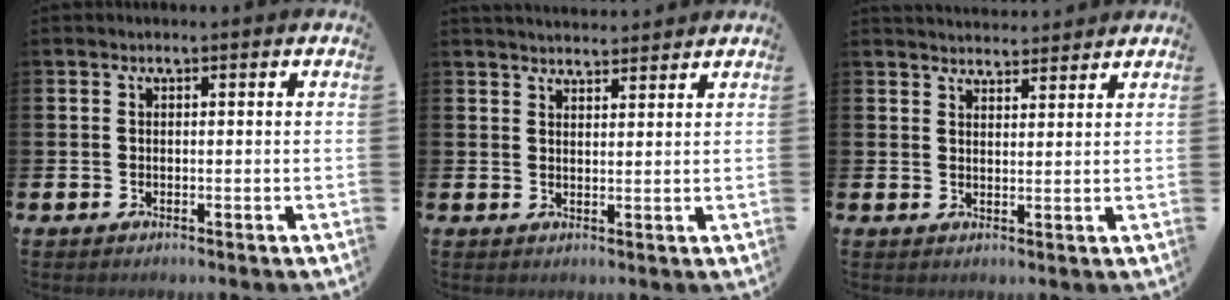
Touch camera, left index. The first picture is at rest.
{"total": 2.7, "force": [2.7, 0.3, 0.1], "torque": [-0.004, -0.015, 0.049]}
{"total": 3.3, "force": [3.2, 0.6, -0.1], "torque": [-0.002, -0.018, 0.058]}